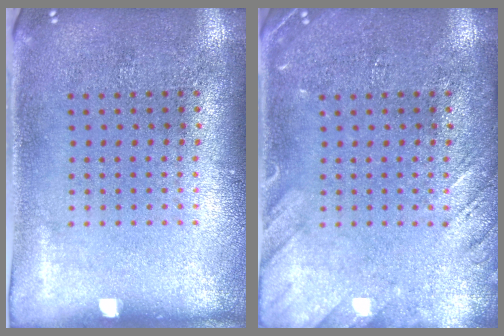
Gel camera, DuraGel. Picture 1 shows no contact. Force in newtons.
{"total": 2.1, "press": 2.1, "slide": 0.2}